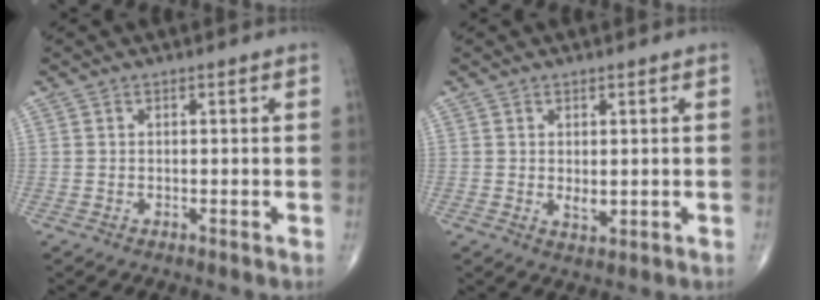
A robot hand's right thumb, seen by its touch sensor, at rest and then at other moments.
{"total": 2.3, "force": [0.1, 1.2, 1.9], "torque": [-0.025, -0.008, 0.006]}